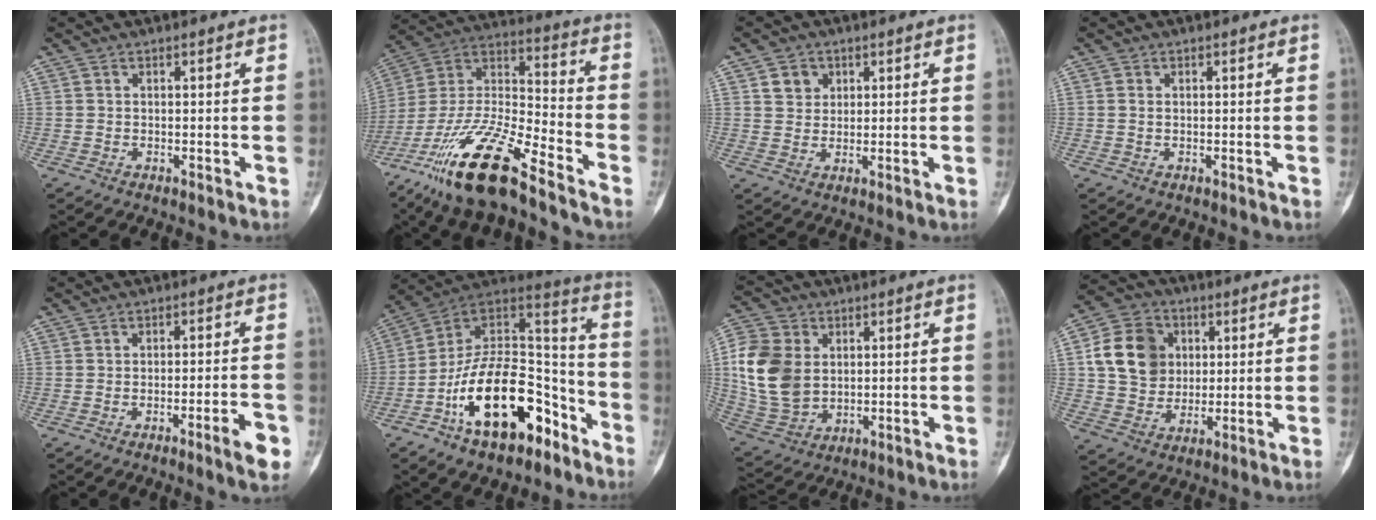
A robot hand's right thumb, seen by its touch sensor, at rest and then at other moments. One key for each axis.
{"total": 21.0, "fx": -14.5, "fy": 4.8, "fz": 14.4, "tx": -0.302, "ty": 0.053, "tz": -0.273}
{"total": 4.0, "fx": 1.7, "fy": 3.4, "fz": 1.2, "tx": -0.001, "ty": -0.008, "tz": 0.029}
{"total": 0.8, "fx": 0.1, "fy": 0.6, "fz": 0.6, "tx": -0.013, "ty": 0.002, "tz": 0.005}
{"total": 5.6, "fx": -2.8, "fy": 0.7, "fz": 4.9, "tx": -0.069, "ty": 0.014, "tz": -0.038}
{"total": 23.6, "fx": -11.3, "fy": 12.3, "fz": 16.6, "tx": -0.259, "ty": 0.102, "tz": -0.184}
{"total": 14.6, "fx": 1.9, "fy": 11.2, "fz": 9.1, "tx": -0.172, "ty": -0.005, "tz": 0.044}
{"total": 13.6, "fx": 2.7, "fy": 11.3, "fz": 7.0, "tx": -0.099, "ty": 0.002, "tz": 0.048}